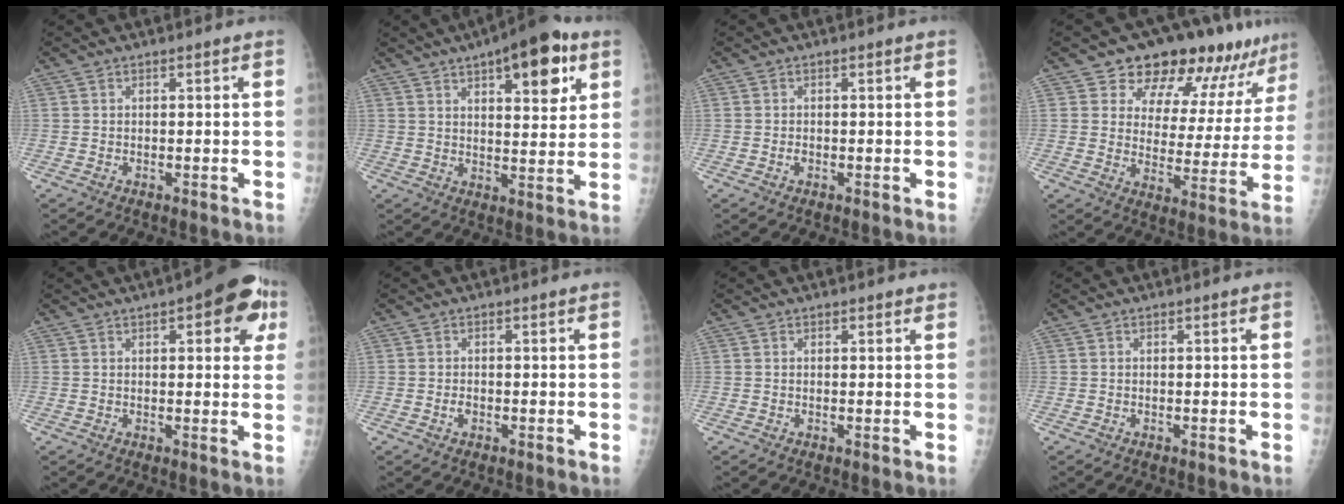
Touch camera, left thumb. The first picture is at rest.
{"total": 14.4, "force": [7.1, 5.5, 11.3], "torque": [-0.123, -0.020, 0.096]}
{"total": 0.7, "force": [-0.2, 0.5, 0.5], "torque": [-0.008, 0.000, -0.005]}
{"total": 16.6, "force": [12.9, 7.8, 7.0], "torque": [-0.036, -0.068, 0.165]}
{"total": 10.5, "force": [4.4, 4.1, 8.6], "torque": [-0.066, -0.001, 0.042]}
{"total": 1.1, "force": [-0.4, 0.8, 0.7], "torque": [-0.012, 0.001, -0.007]}
{"total": 0.8, "force": [0.6, 0.5, 0.2], "torque": [0.002, -0.004, 0.005]}
{"total": 0.0}